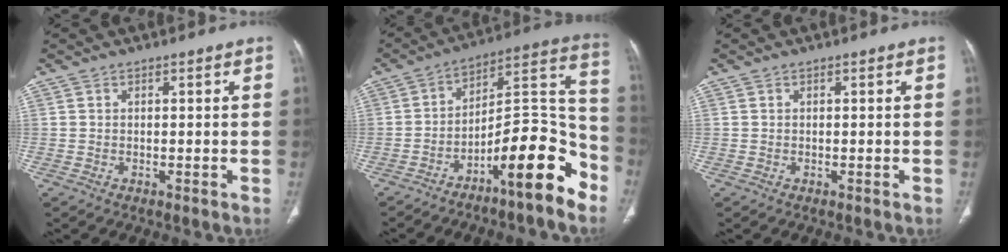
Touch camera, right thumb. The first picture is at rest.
{"total": 15.7, "force": [-9.7, 3.9, 11.8], "torque": [-0.151, 0.107, -0.157]}
{"total": 0.0}